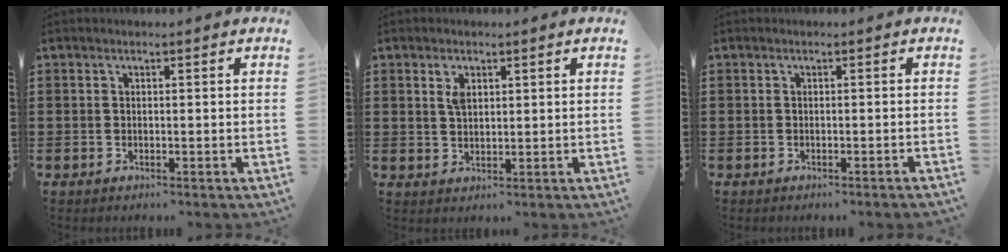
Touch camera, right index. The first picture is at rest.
{"total": 2.4, "force": [1.1, 1.3, 1.7], "torque": [-0.030, 0.000, 0.018]}
{"total": 0.6, "force": [-0.5, -0.1, 0.2], "torque": [-0.004, -0.002, -0.011]}